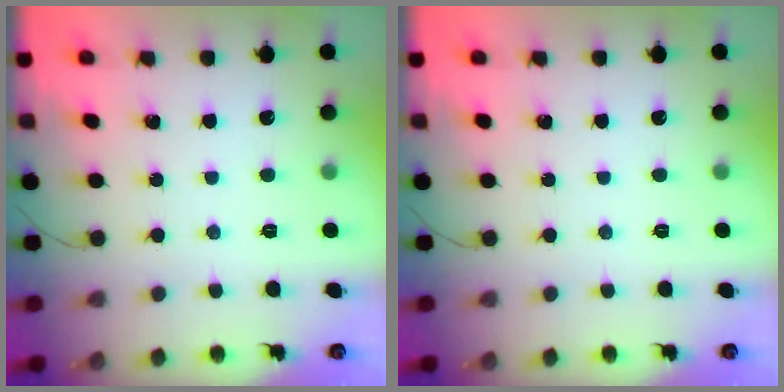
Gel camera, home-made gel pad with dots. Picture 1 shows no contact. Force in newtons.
{"total": 0.0}